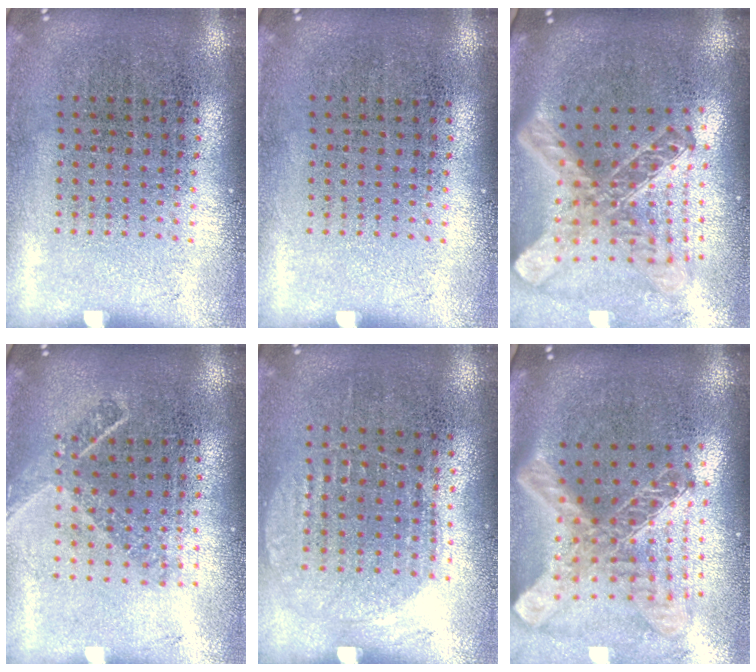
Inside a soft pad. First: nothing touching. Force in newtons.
{"total": 0.0}
{"total": 2.7, "press": 2.0, "slide": 1.9}
{"total": 1.6, "press": 1.2, "slide": 1.1}
{"total": 1.0, "press": 0.9, "slide": 0.3}
{"total": 2.8, "press": 1.9, "slide": 2.1}